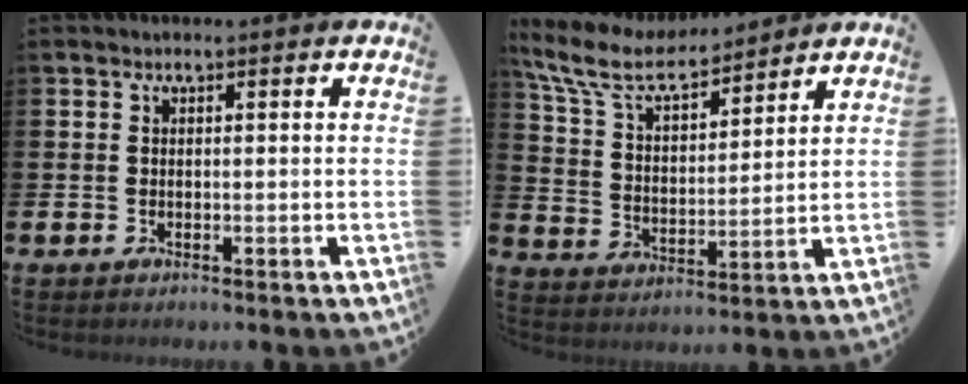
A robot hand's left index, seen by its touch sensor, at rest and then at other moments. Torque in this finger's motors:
{"motor_torque": [0.96, -1.18, 0.19, 0.20]}